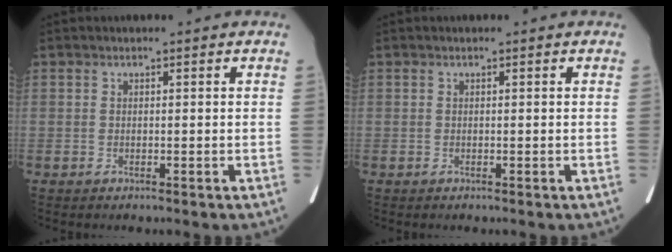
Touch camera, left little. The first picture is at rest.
{"total": 0.0}